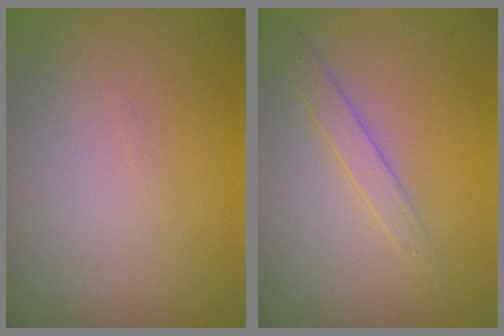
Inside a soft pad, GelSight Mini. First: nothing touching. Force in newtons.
{"total": 1.6, "press": 1.6, "slide": 0.1}